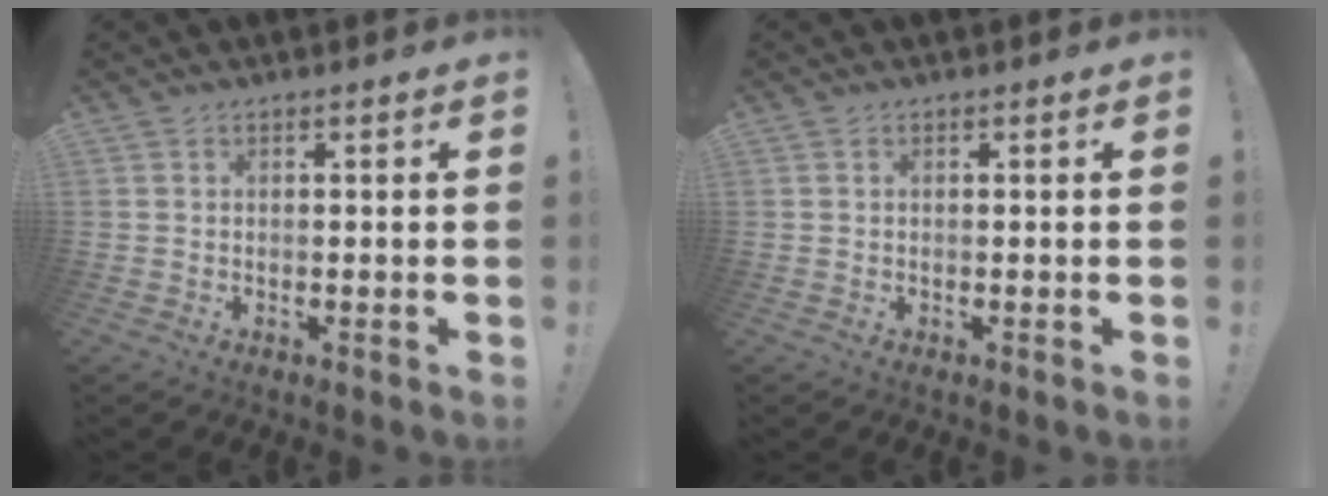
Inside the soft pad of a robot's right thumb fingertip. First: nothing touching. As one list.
[{"total": 0.0}]